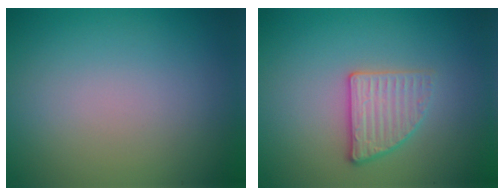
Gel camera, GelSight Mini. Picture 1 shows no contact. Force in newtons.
{"total": 2.7, "press": 2.6, "slide": 0.8}